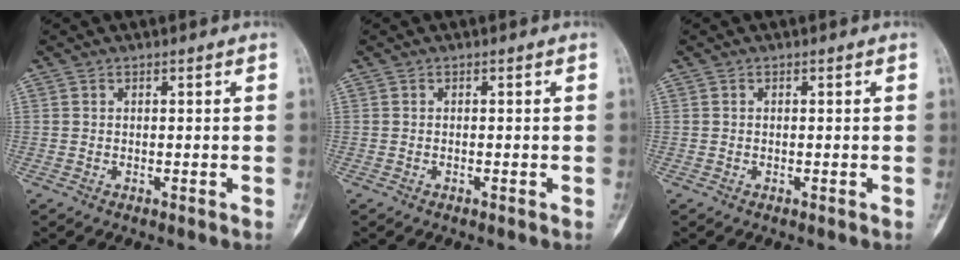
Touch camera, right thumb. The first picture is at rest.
{"total": 0.0}
{"total": 0.0}